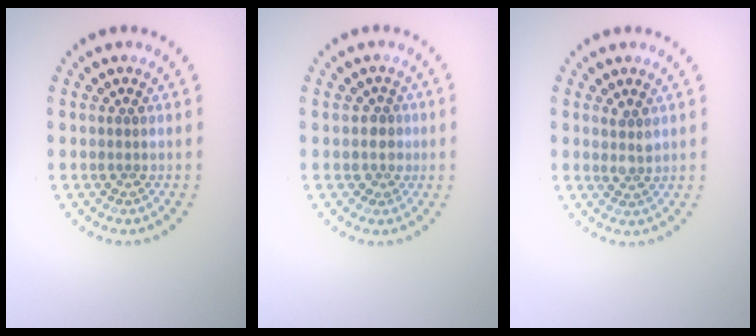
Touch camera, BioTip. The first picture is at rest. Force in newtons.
{"total": 1.5, "press": 1.1, "slide": 1.0}
{"total": 1.5, "press": 1.3, "slide": 0.9}